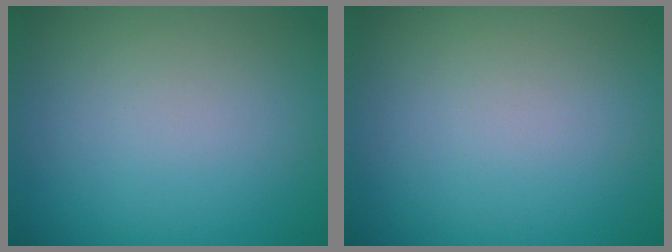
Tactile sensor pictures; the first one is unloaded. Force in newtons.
{"total": 0.0}